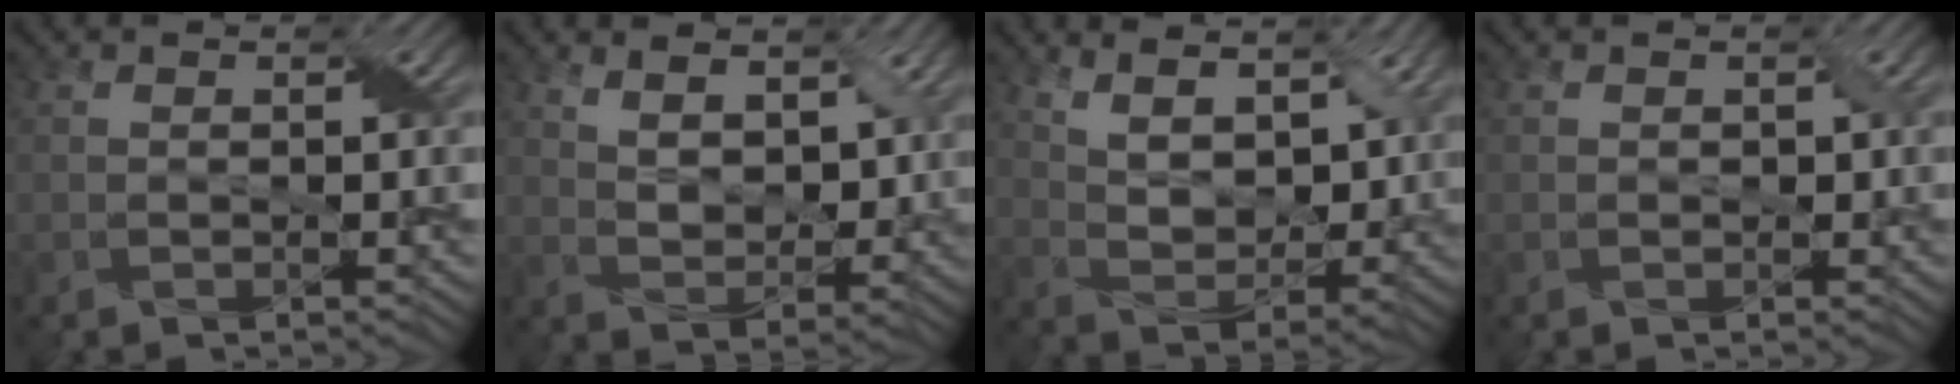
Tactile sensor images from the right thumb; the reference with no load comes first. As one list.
[{"total": 6.4, "force": [3.8, 3.3, 3.9], "torque": [-0.083, -0.010, 0.071]}, {"total": 9.2, "force": [5.5, 4.4, 5.8], "torque": [-0.123, -0.005, 0.098]}, {"total": 0.6, "force": [0.0, 0.6, 0.3], "torque": [-0.005, -0.003, 0.001]}]